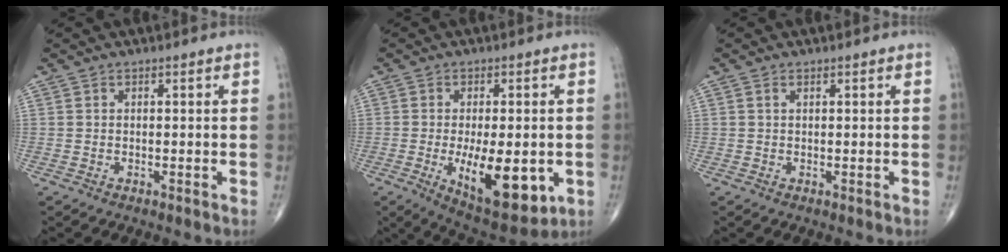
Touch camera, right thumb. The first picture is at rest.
{"total": 14.7, "force": [-3.3, 6.2, 13.0], "torque": [-0.181, -0.021, -0.033]}
{"total": 0.7, "force": [0.4, 0.3, 0.5], "torque": [-0.013, 0.004, 0.007]}